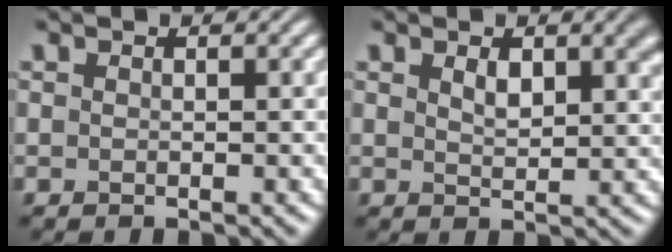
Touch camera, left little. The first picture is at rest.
{"total": 3.0, "force": [1.5, 1.4, 2.2], "torque": [-0.035, 0.000, 0.028]}